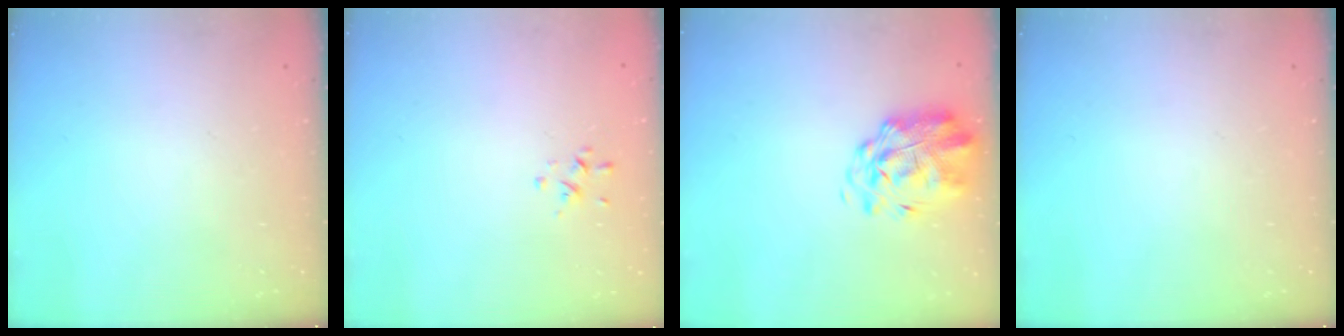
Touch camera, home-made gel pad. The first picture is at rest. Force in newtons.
{"total": 0.6, "press": 0.4, "slide": 0.5}
{"total": 2.7, "press": 2.3, "slide": 1.5}
{"total": 0.0}